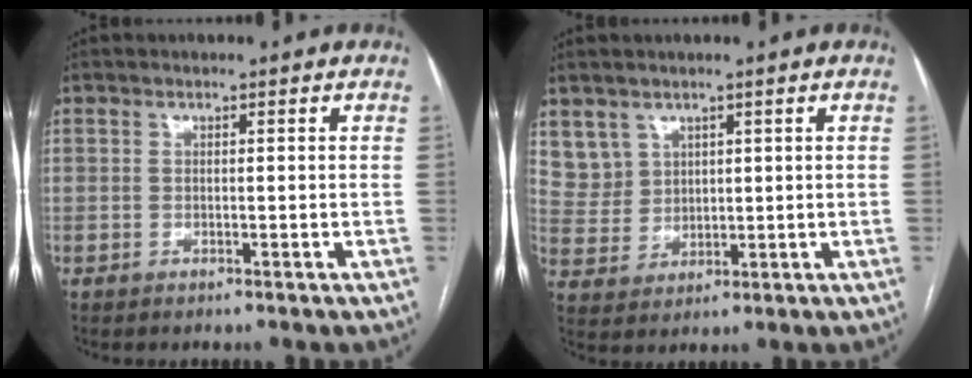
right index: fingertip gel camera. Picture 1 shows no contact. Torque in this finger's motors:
{"motor_torque": [-0.12, 0.24, 0.00, 0.02]}